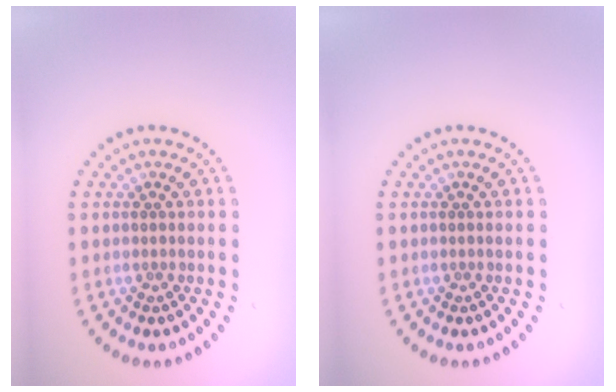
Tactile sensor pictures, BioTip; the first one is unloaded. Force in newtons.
{"total": 0.0}